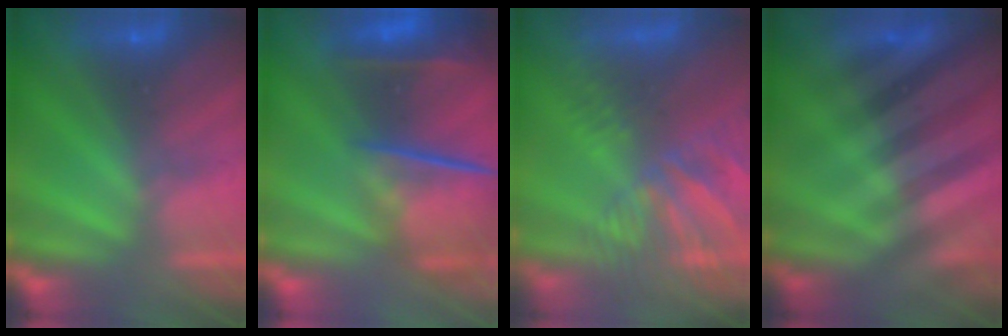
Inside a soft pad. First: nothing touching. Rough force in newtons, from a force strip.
{"total": 5.7}
{"total": 9.5}
{"total": 2.8}